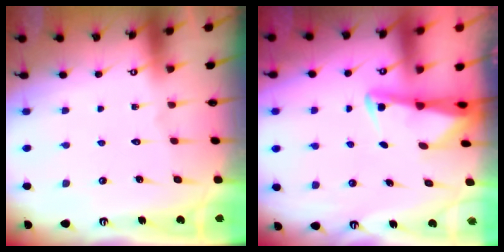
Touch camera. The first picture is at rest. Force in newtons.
{"total": 2.3, "press": 2.3, "slide": 0.3}